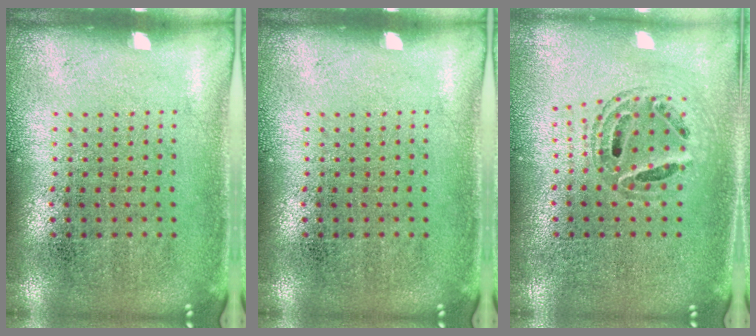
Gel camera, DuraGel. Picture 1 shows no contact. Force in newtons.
{"total": 0.0}
{"total": 0.8, "press": 0.8, "slide": 0.1}